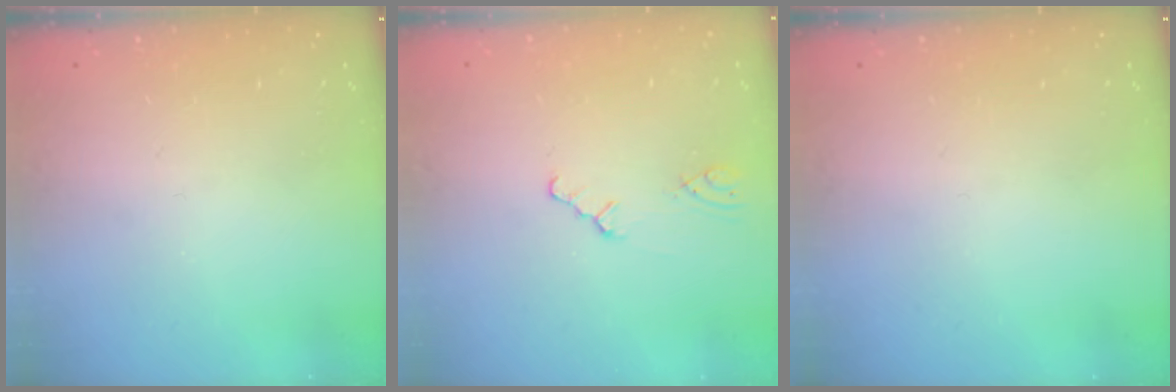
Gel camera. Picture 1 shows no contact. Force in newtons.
{"total": 1.1, "press": 1.1, "slide": 0.3}
{"total": 0.0}